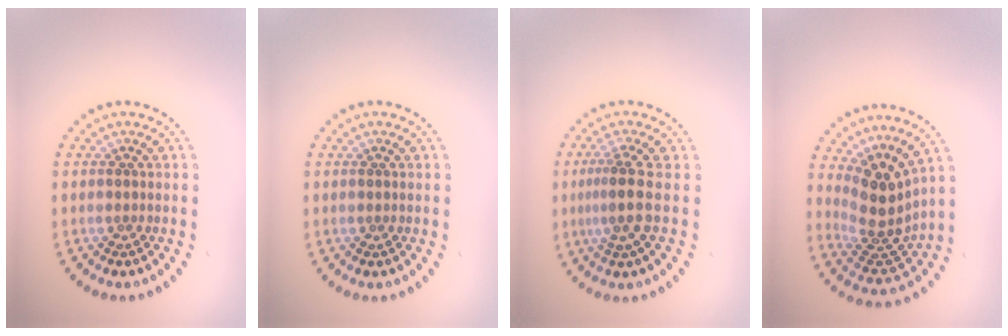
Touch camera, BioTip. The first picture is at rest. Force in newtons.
{"total": 0.0}
{"total": 2.4, "press": 1.8, "slide": 1.7}
{"total": 4.3, "press": 3.1, "slide": 3.0}